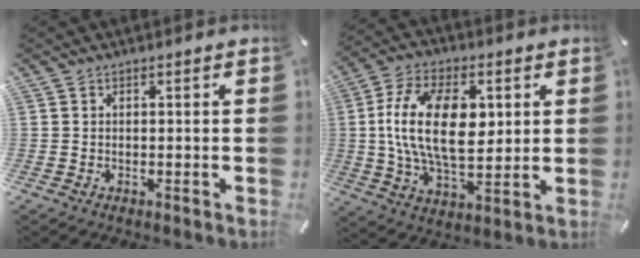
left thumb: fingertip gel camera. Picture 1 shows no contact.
{"total": 18.6, "force": [2.6, 10.8, 14.9], "torque": [-0.302, 0.002, 0.039]}